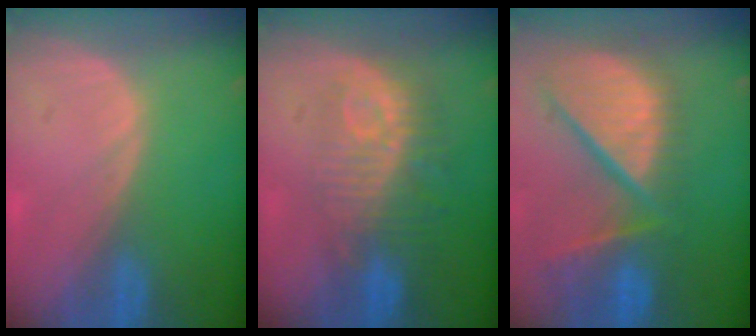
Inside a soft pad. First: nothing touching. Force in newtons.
{"total": 9.8, "press": 8.8, "slide": 4.2}
{"total": 13.2, "press": 11.0, "slide": 7.3}